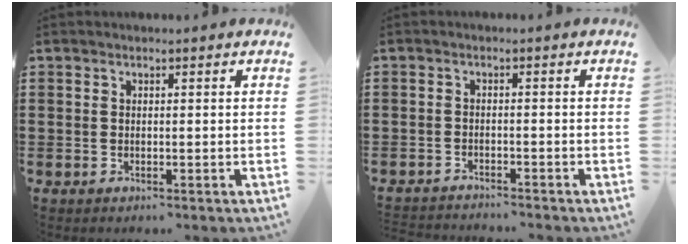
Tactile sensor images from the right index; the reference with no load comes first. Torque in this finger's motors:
{"motor_torque": [-2.14, 0.00, -1.05, -0.15]}